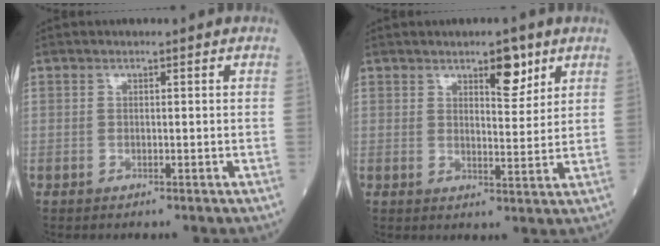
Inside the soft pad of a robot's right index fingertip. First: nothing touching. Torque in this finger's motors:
{"motor_torque": [0.19, 0.22, 0.03, 0.02]}